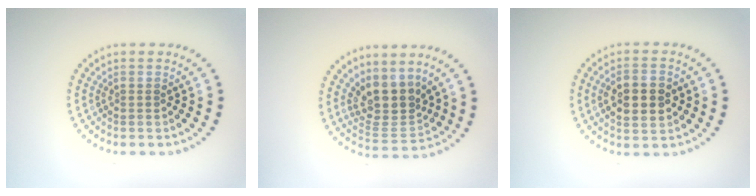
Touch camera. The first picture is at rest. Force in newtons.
{"total": 4.0, "press": 3.1, "slide": 2.5}
{"total": 5.1, "press": 5.1, "slide": 0.2}